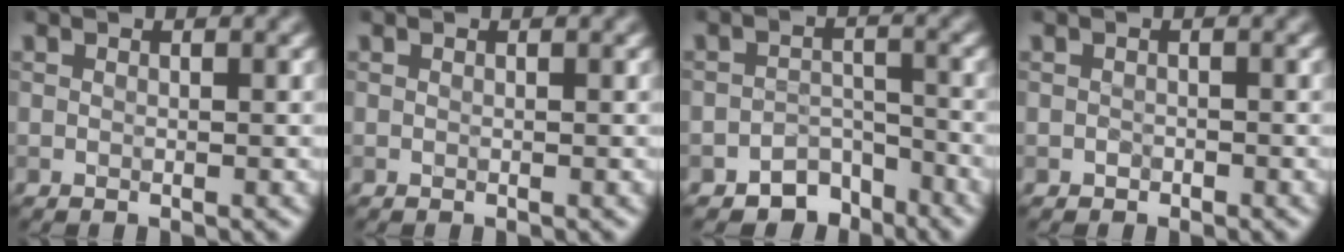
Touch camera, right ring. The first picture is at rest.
{"total": 0.0}
{"total": 3.5, "force": [-2.8, 2.0, 0.8], "torque": [0.006, 0.003, -0.047]}
{"total": 0.6, "force": [-0.3, 0.5, 0.0], "torque": [0.003, -0.004, -0.006]}